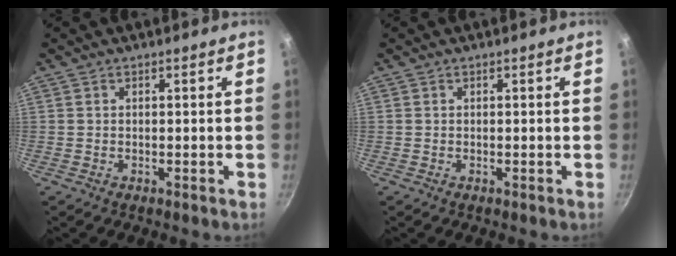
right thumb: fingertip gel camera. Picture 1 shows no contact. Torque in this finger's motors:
{"motor_torque": [-0.02, -0.24, 0.40, 0.04, 0.00]}